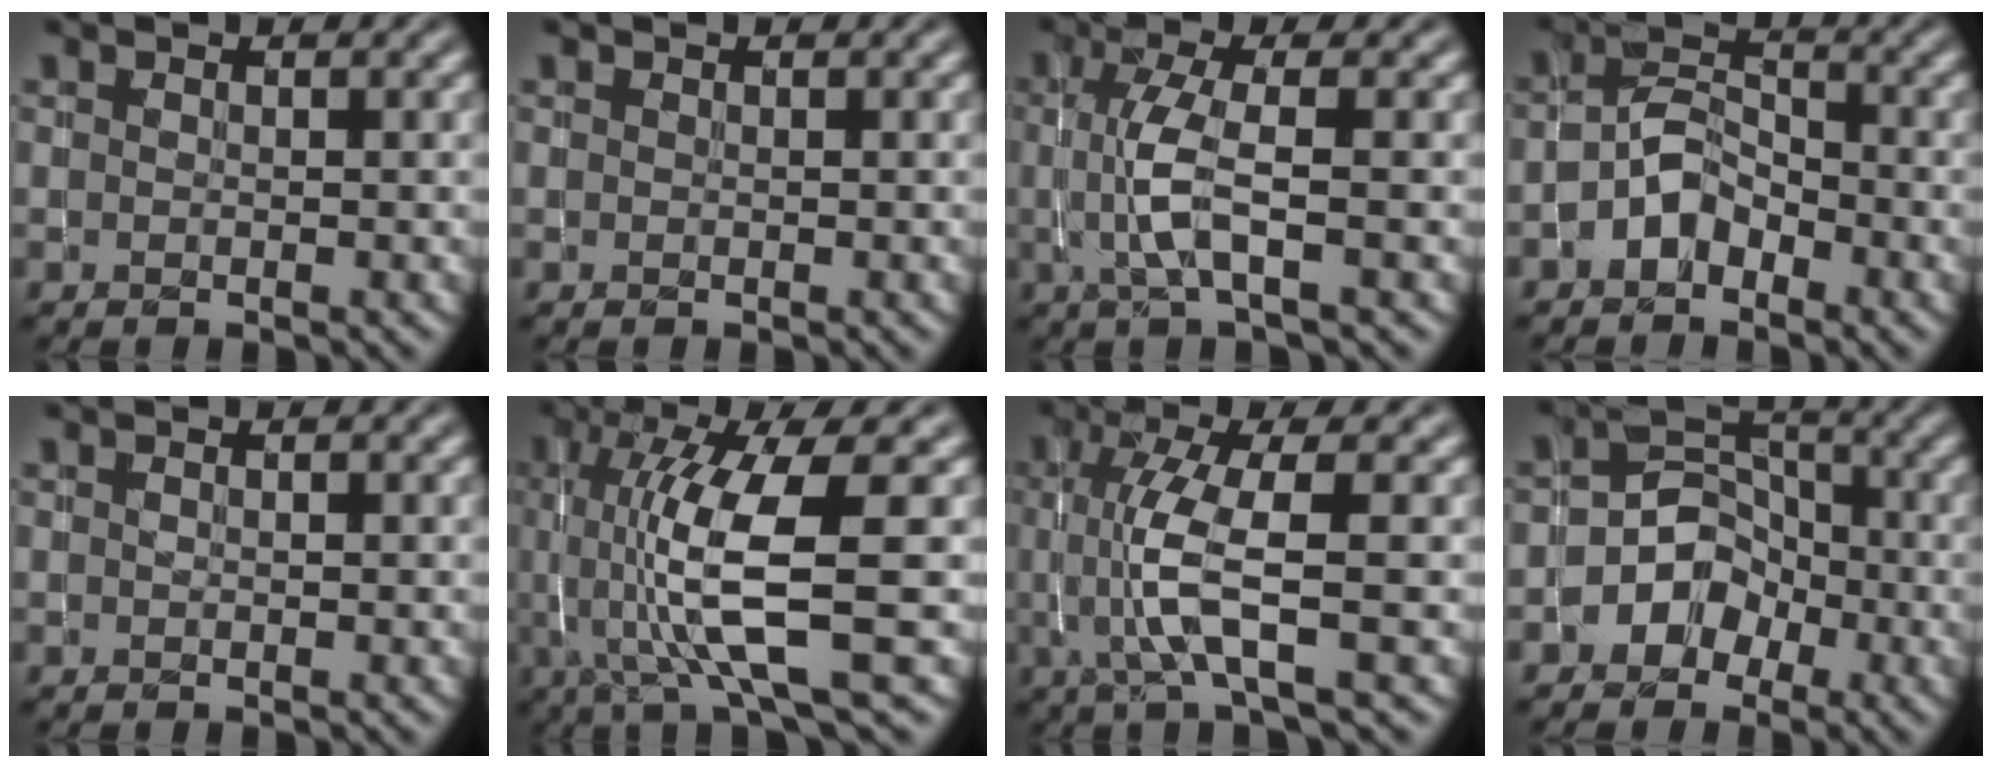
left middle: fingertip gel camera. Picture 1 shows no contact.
{"total": 0.0}
{"total": 3.8, "force": [-0.4, 0.7, 3.7], "torque": [-0.084, -0.002, -0.007]}
{"total": 3.0, "force": [-2.0, 1.7, 1.4], "torque": [-0.021, 0.014, -0.045]}
{"total": 0.0}
{"total": 9.5, "force": [-0.4, 2.2, 9.2], "torque": [-0.159, -0.008, -0.005]}
{"total": 5.5, "force": [-0.5, 1.1, 5.4], "torque": [-0.116, -0.001, -0.008]}
{"total": 4.9, "force": [-2.5, 4.0, 1.2], "torque": [0.021, 0.012, -0.069]}